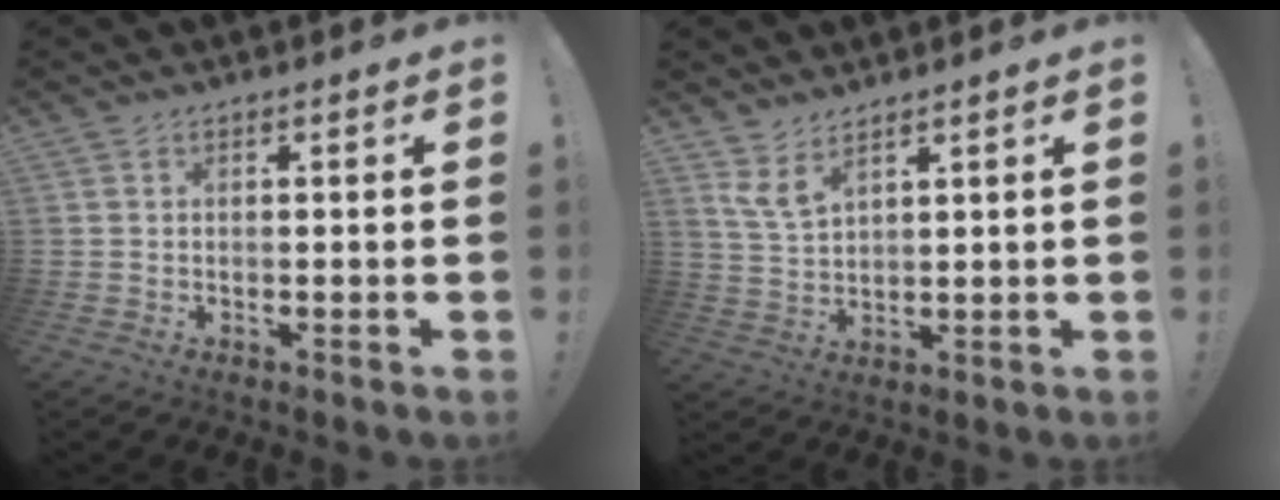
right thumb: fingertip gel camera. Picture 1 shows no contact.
{"total": 6.1, "force": [4.4, 2.3, 3.6], "torque": [-0.069, -0.023, 0.084]}